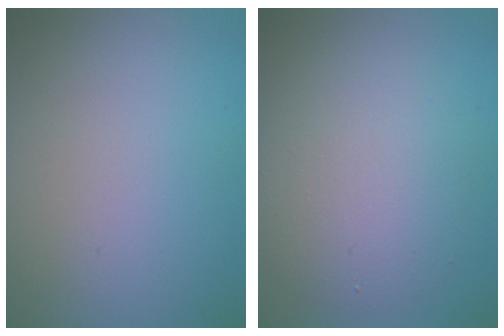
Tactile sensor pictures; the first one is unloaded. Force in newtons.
{"total": 5.2, "press": 5.2, "slide": 0.1}